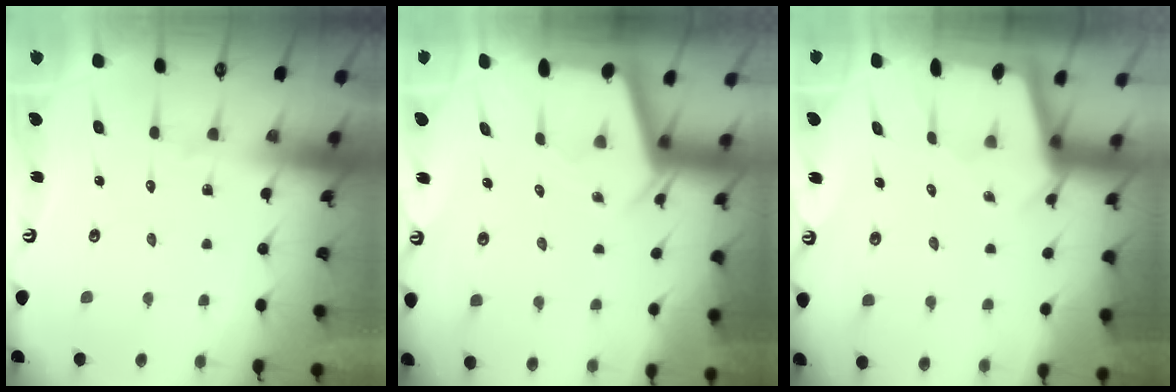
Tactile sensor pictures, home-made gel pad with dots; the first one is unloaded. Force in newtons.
{"total": 2.3, "press": 2.3, "slide": 0.3}
{"total": 2.2, "press": 2.2, "slide": 0.3}